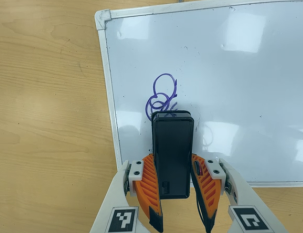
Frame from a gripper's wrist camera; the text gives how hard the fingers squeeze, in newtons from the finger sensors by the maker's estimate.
{"total": 6.9, "left": 6.0, "right": 7.8}